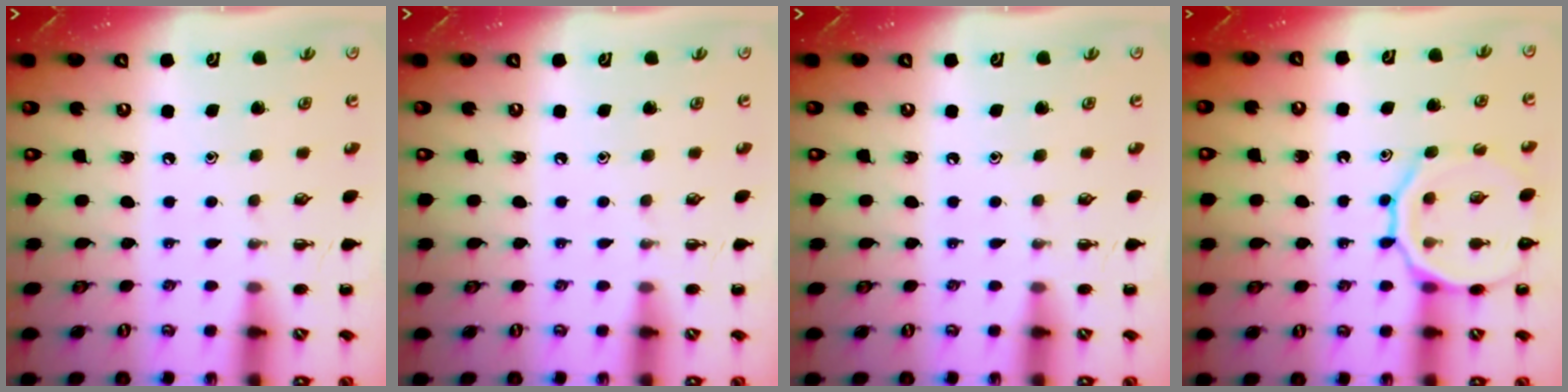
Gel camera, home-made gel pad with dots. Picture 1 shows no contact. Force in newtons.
{"total": 0.0}
{"total": 0.0}
{"total": 14.3, "press": 14.1, "slide": 1.8}